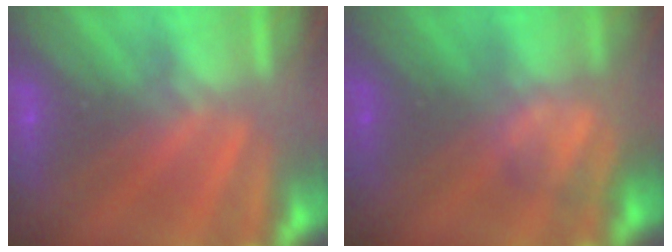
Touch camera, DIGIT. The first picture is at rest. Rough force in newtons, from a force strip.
{"total": 2.3}